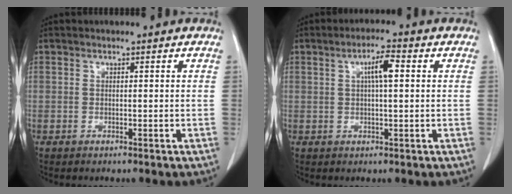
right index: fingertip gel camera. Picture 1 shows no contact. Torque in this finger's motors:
{"motor_torque": [0.19, 0.00, 0.09, 0.05]}